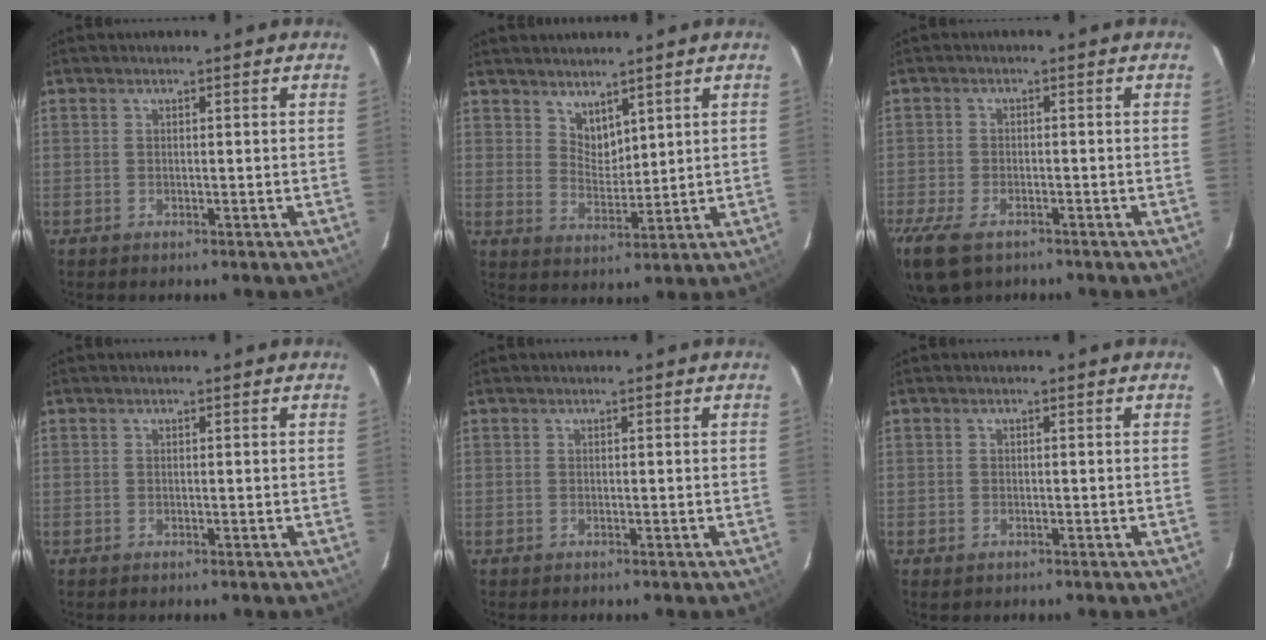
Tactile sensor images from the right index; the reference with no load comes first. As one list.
[{"total": 4.6, "force": [3.8, 2.2, 1.4], "torque": [-0.017, -0.005, 0.072]}, {"total": 9.7, "force": [-6.4, 4.8, 5.4], "torque": [-0.146, -0.033, -0.120]}, {"total": 0.0}, {"total": 0.0}, {"total": 0.8, "force": [-0.4, 0.6, 0.3], "torque": [-0.002, -0.001, -0.006]}]